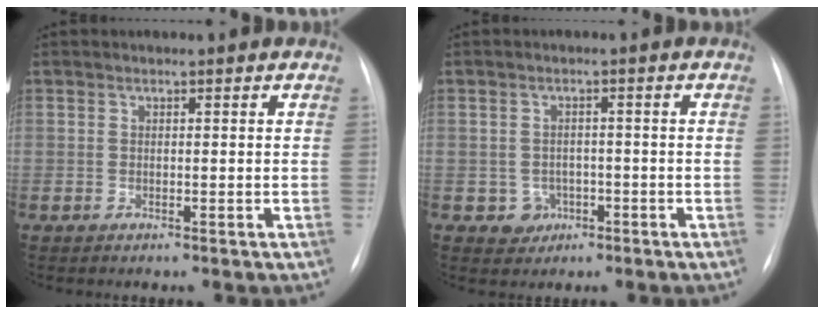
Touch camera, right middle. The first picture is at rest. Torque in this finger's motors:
{"motor_torque": [0.09, -0.28, -0.02, -0.01]}